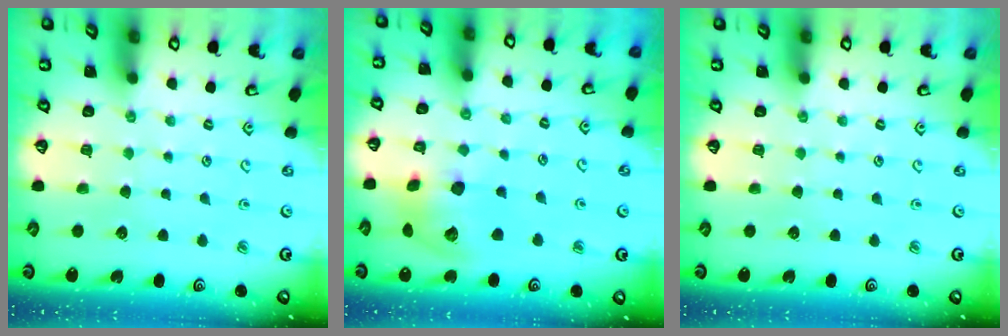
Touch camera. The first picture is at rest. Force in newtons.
{"total": 12.8, "press": 12.7, "slide": 1.9}
{"total": 0.0}